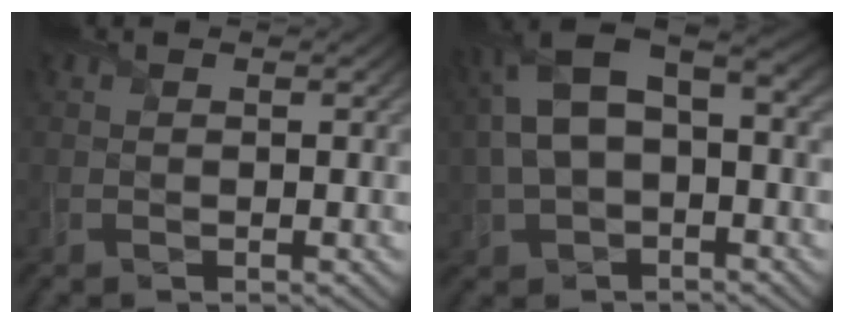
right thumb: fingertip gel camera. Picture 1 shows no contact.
{"total": 12.4, "force": [0.9, 7.2, 10.1], "torque": [-0.225, 0.005, 0.021]}